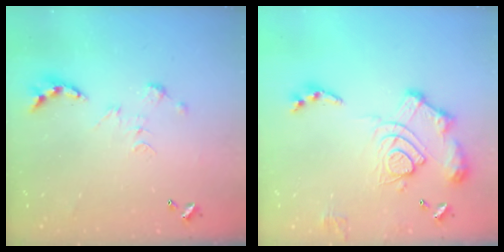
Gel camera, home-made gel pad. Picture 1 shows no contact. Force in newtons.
{"total": 16.1, "press": 16.0, "slide": 2.0}